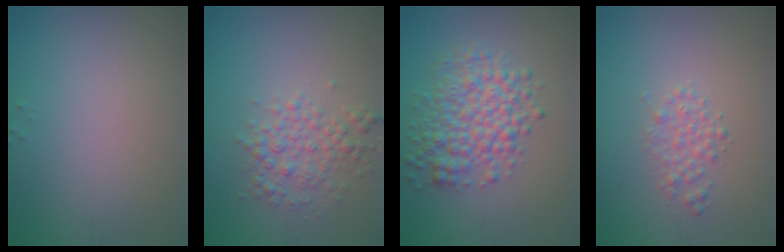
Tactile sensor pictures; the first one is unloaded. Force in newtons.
{"total": 2.8, "press": 2.8, "slide": 0.0}
{"total": 5.6, "press": 5.6, "slide": 0.1}
{"total": 1.6, "press": 1.6, "slide": 0.1}